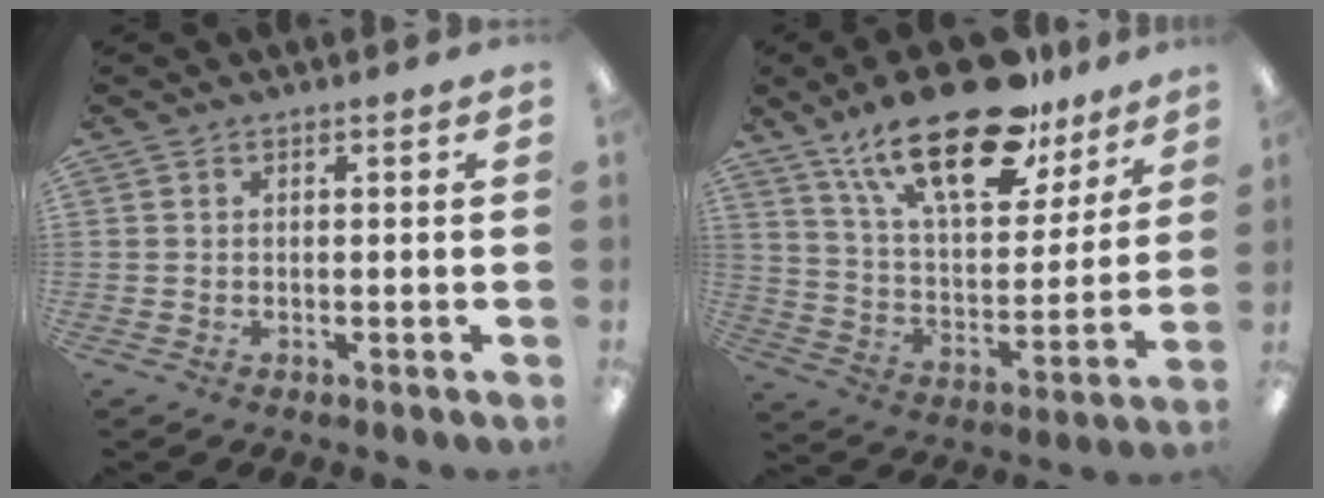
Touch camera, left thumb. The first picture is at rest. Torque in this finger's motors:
{"motor_torque": [0.40, 0.40, 1.44, -1.33, 0.40]}